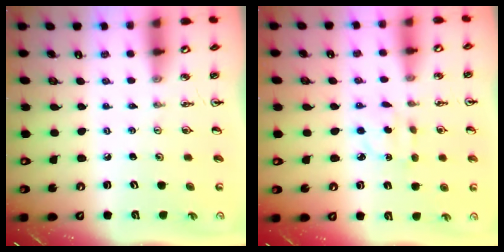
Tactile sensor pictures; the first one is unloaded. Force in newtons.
{"total": 3.0, "press": 2.9, "slide": 0.6}